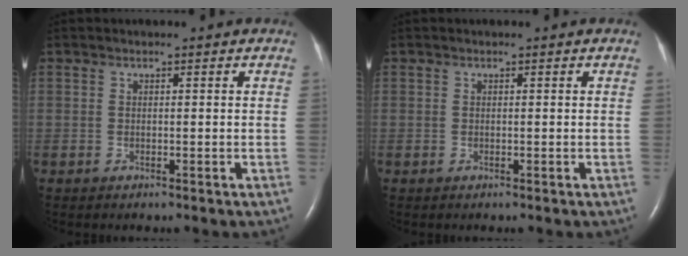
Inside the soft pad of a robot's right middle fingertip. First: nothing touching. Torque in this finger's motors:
{"motor_torque": [-0.01, 0.00, 0.00, 0.00]}